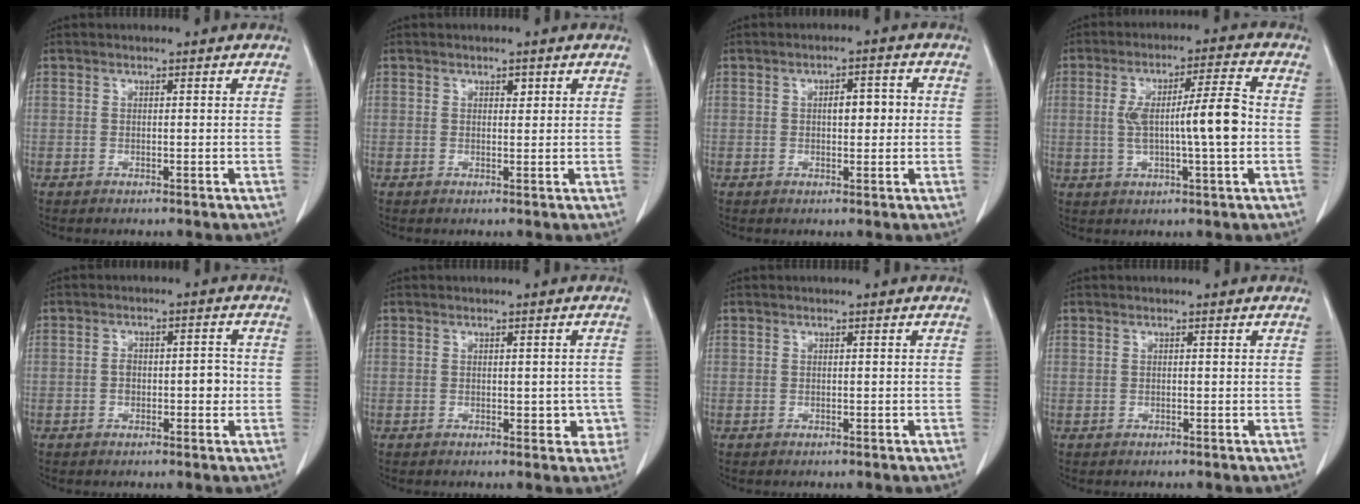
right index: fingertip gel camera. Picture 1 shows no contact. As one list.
[{"total": 0.9, "force": [0.5, 0.5, 0.6], "torque": [-0.007, -0.003, 0.006]}, {"total": 3.6, "force": [0.3, 1.4, 3.3], "torque": [-0.052, 0.010, 0.005]}, {"total": 10.0, "force": [-0.5, 0.6, 9.9], "torque": [-0.171, 0.016, -0.009]}, {"total": 4.0, "force": [-0.7, 2.1, 3.4], "torque": [-0.048, 0.017, -0.007]}, {"total": 3.1, "force": [-0.6, 1.9, 2.4], "torque": [-0.014, 0.009, 0.000]}, {"total": 0.0}, {"total": 0.0}]